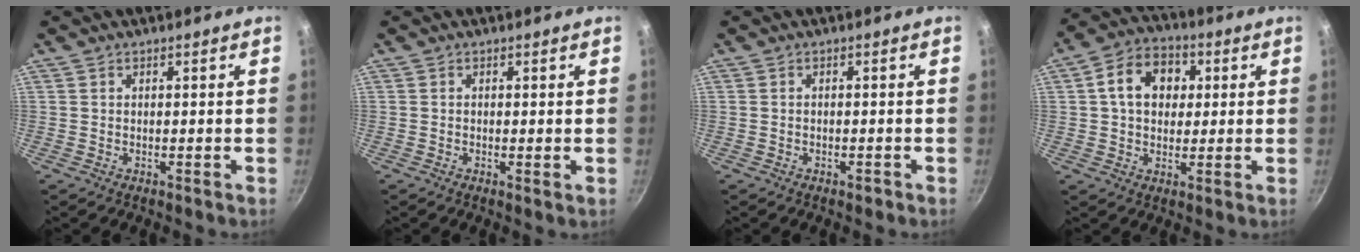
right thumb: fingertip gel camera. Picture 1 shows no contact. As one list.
[{"total": 0.6, "force": [0.0, 0.1, 0.6], "torque": [-0.010, -0.004, -0.003]}, {"total": 1.2, "force": [-0.7, 0.6, 0.7], "torque": [-0.015, 0.006, -0.008]}, {"total": 10.8, "force": [2.2, 8.2, 6.7], "torque": [-0.084, 0.016, 0.022]}]